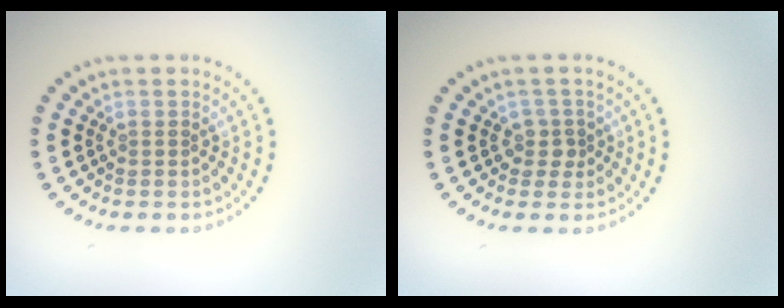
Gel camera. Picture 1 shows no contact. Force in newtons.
{"total": 1.6, "press": 1.3, "slide": 1.0}